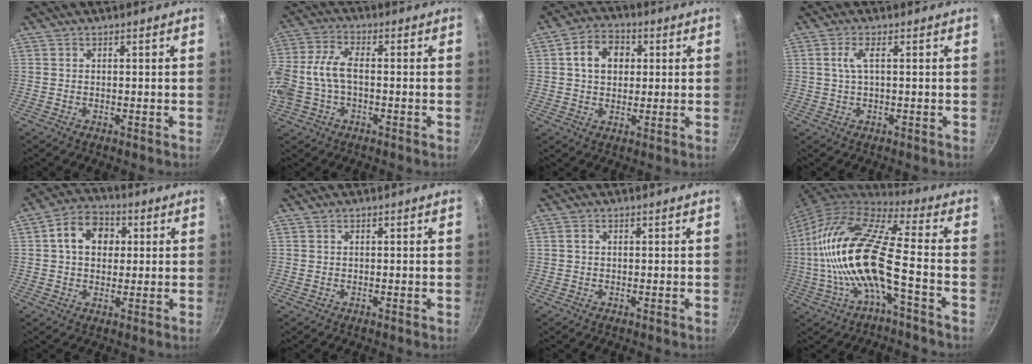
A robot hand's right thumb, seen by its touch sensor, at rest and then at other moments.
{"total": 8.6, "force": [-0.8, 5.6, 6.4], "torque": [-0.150, 0.011, -0.023]}
{"total": 8.4, "force": [1.9, 6.5, 5.1], "torque": [-0.061, 0.010, 0.022]}
{"total": 3.1, "force": [0.5, 0.9, 2.9], "torque": [-0.067, 0.006, 0.011]}
{"total": 9.5, "force": [2.0, 7.3, 5.9], "torque": [-0.069, 0.014, 0.018]}
{"total": 0.0}
{"total": 0.9, "force": [0.2, 0.7, 0.5], "torque": [-0.008, 0.004, 0.002]}
{"total": 19.6, "force": [-3.3, 5.8, 18.5], "torque": [-0.360, 0.040, -0.074]}